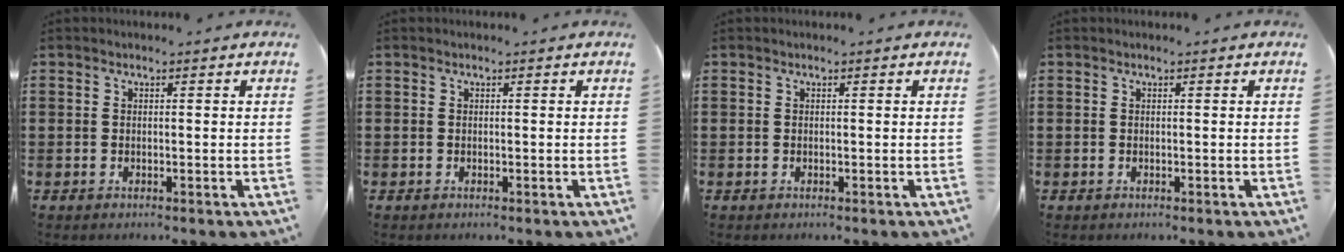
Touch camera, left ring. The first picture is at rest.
{"total": 0.0}
{"total": 0.0}
{"total": 0.0}